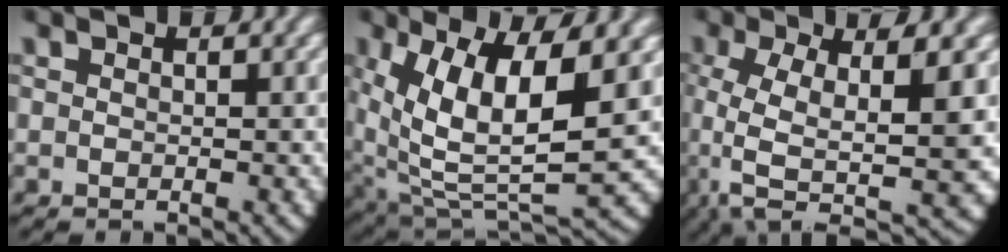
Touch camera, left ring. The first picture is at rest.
{"total": 12.8, "force": [0.9, 8.0, 9.9], "torque": [-0.209, -0.046, 0.036]}
{"total": 10.1, "force": [-1.2, 5.2, 8.5], "torque": [-0.162, -0.030, -0.004]}